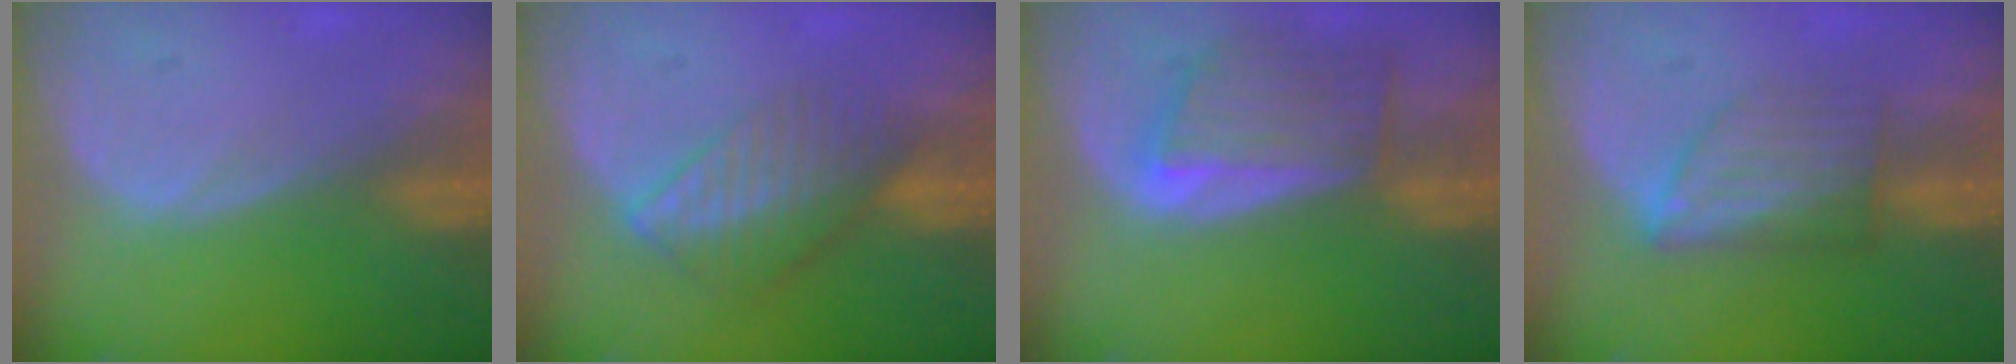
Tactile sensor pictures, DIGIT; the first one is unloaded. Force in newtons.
{"total": 6.7, "press": 5.9, "slide": 3.1}
{"total": 6.4, "press": 6.3, "slide": 1.3}
{"total": 6.0, "press": 5.6, "slide": 2.2}